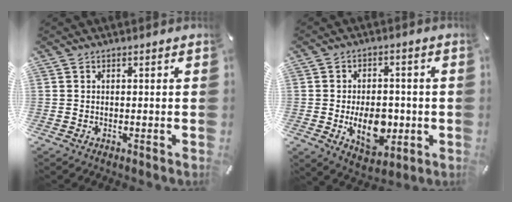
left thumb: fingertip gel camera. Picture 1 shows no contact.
{"total": 11.3, "force": [-2.3, 7.5, 8.1], "torque": [-0.129, -0.002, -0.038]}